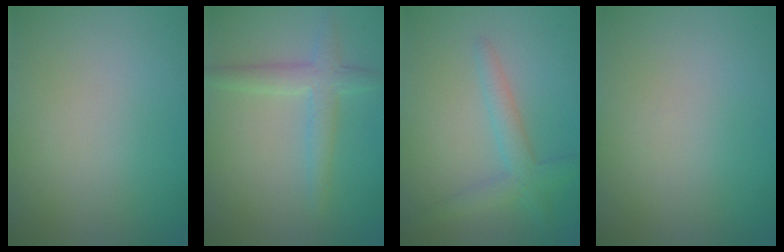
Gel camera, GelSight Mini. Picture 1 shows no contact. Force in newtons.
{"total": 2.8, "press": 2.8, "slide": 0.1}
{"total": 2.7, "press": 2.7, "slide": 0.0}
{"total": 0.0}